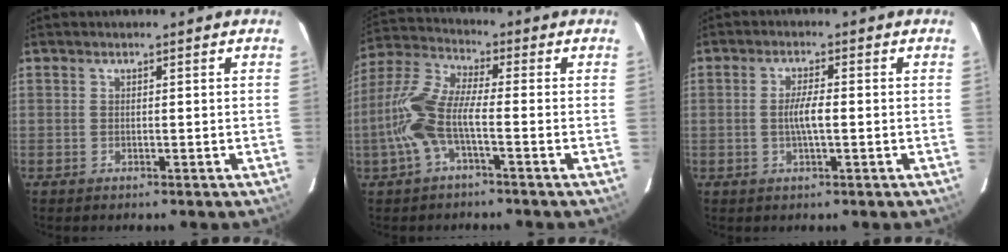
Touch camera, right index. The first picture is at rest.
{"total": 10.3, "force": [-3.0, 2.8, 9.5], "torque": [-0.222, 0.008, -0.062]}
{"total": 3.7, "force": [-0.5, 0.5, 3.6], "torque": [-0.067, 0.001, -0.009]}